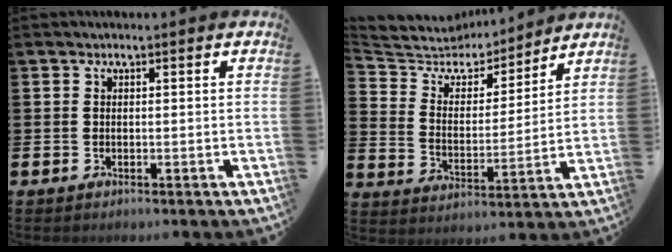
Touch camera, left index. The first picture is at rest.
{"total": 6.8, "force": [6.4, 2.4, 0.3], "torque": [-0.051, -0.054, 0.112]}